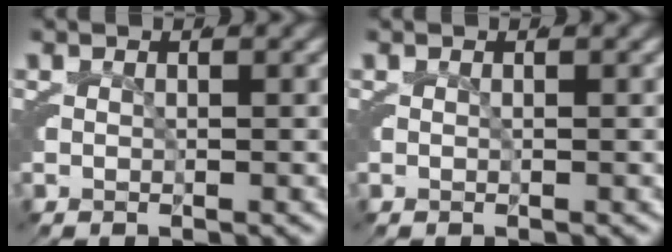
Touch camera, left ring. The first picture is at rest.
{"total": 0.0}